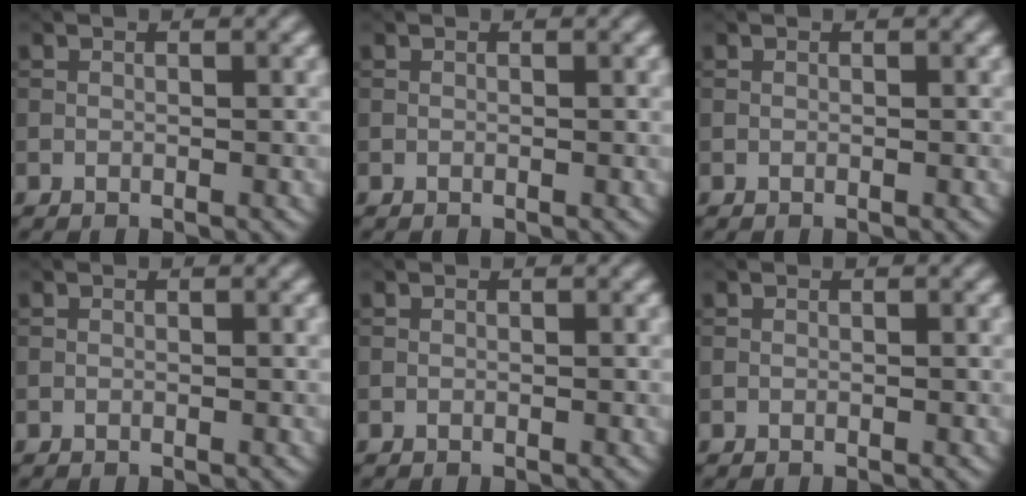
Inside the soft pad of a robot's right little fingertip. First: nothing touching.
{"total": 0.0}
{"total": 0.0}
{"total": 0.0}
{"total": 0.0}
{"total": 0.0}